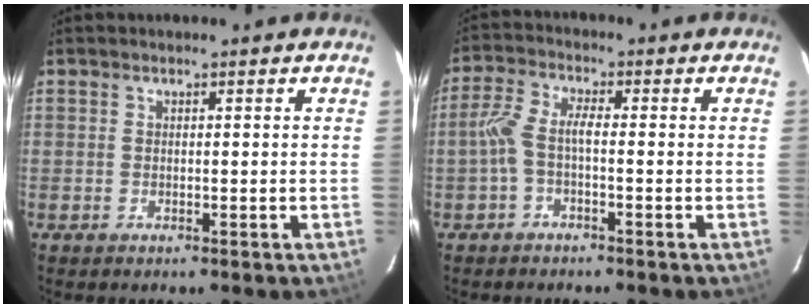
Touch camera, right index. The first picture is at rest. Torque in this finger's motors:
{"motor_torque": [0.53, -0.27, 0.38, 0.12]}